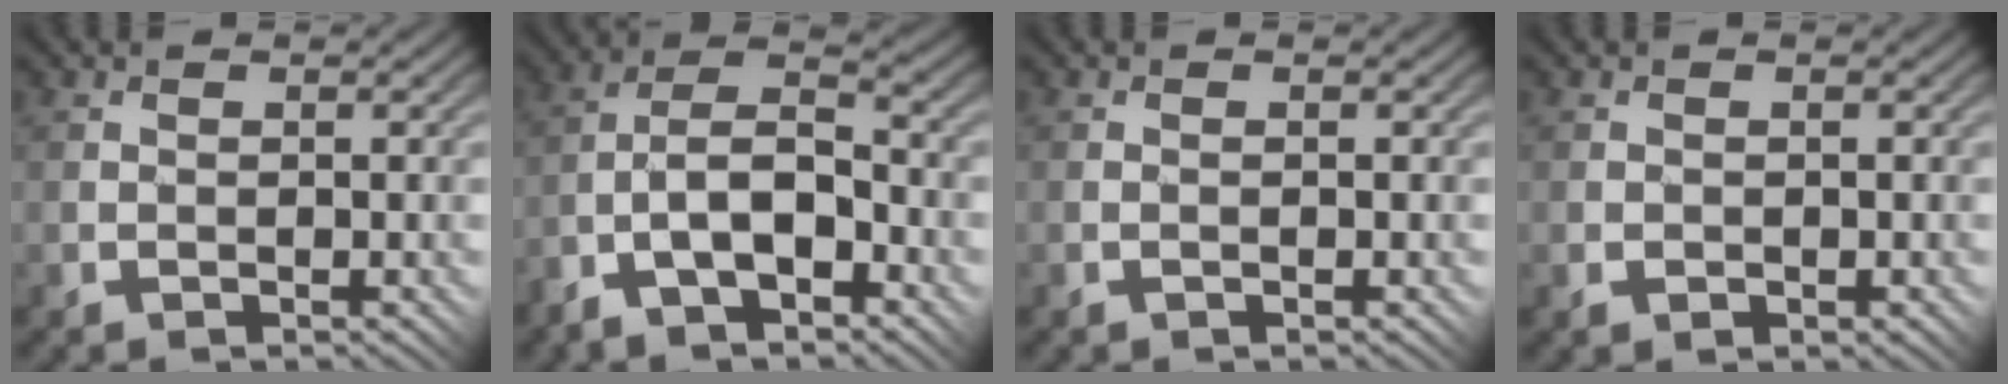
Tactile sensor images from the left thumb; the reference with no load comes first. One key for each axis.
{"total": 9.1, "fx": -4.4, "fy": 3.9, "fz": 7.0, "tx": -0.131, "ty": 0.007, "tz": -0.085}
{"total": 0.5, "fx": -0.2, "fy": -0.1, "fz": 0.5, "tx": -0.009, "ty": 0.004, "tz": -0.002}
{"total": 0.7, "fx": -0.3, "fy": 0.5, "fz": 0.4, "tx": -0.005, "ty": -0.002, "tz": -0.005}